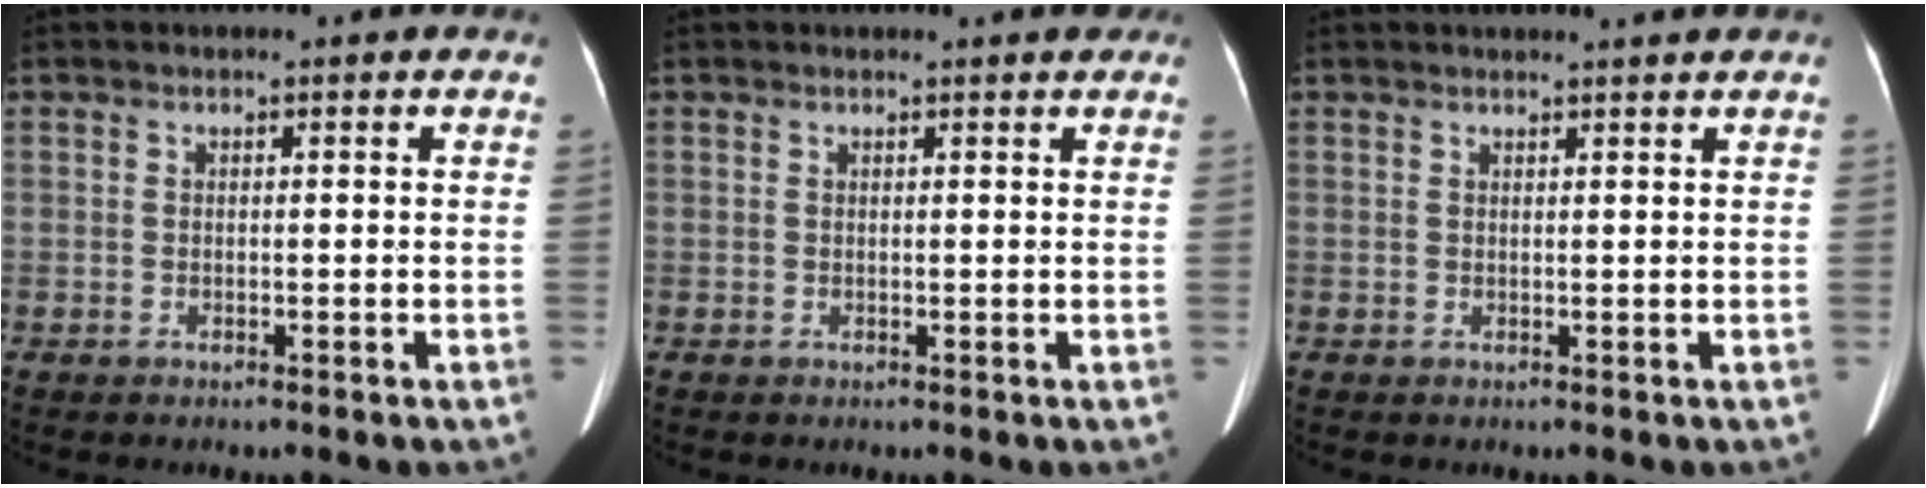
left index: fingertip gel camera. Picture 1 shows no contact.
{"total": 3.2, "force": [2.9, 0.4, 1.3], "torque": [-0.017, 0.006, 0.023]}
{"total": 3.3, "force": [3.0, -0.6, 1.1], "torque": [-0.014, 0.008, 0.035]}